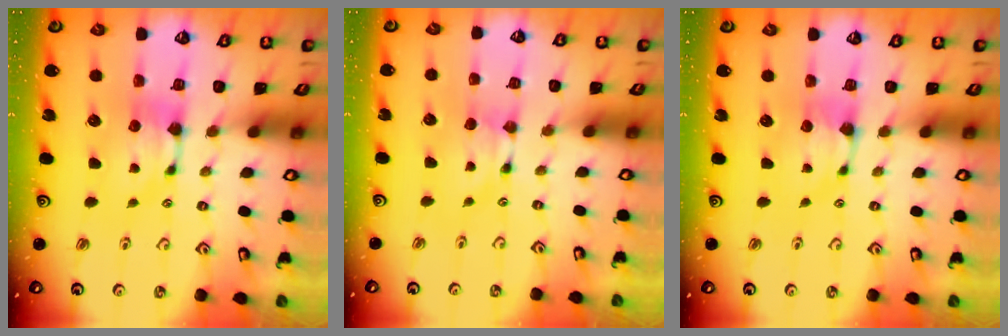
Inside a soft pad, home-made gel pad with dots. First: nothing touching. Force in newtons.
{"total": 0.0}
{"total": 1.1, "press": 0.4, "slide": 1.0}